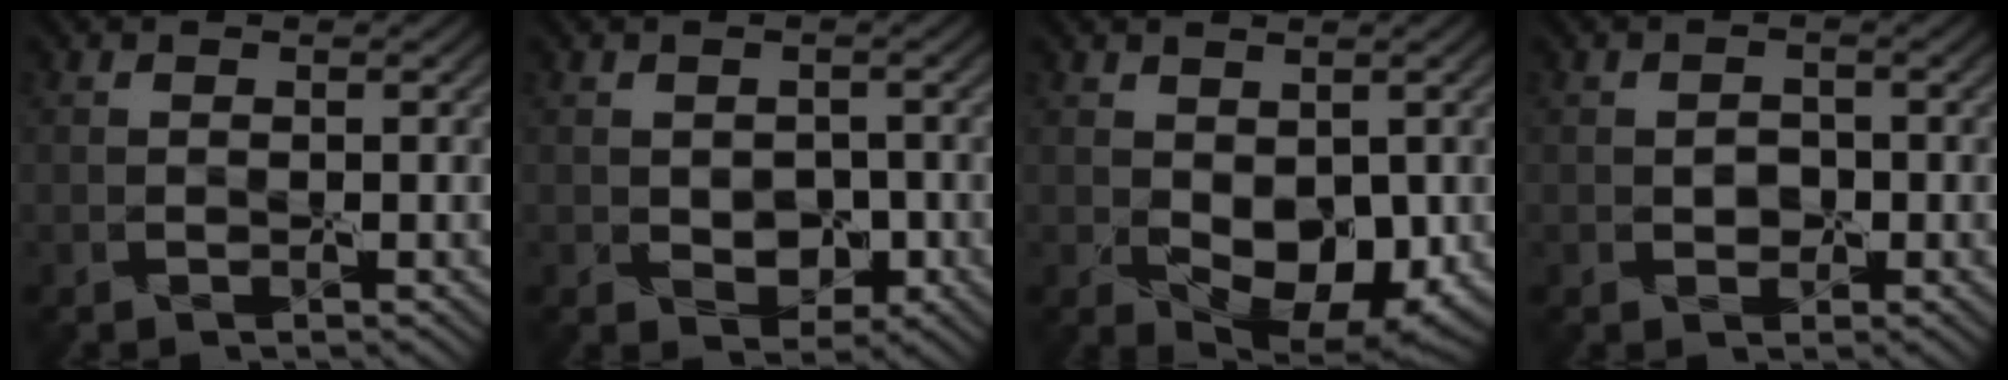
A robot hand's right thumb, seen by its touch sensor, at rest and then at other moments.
{"total": 1.6, "force": [-0.4, 1.4, 0.6], "torque": [-0.003, -0.004, -0.007]}
{"total": 5.9, "force": [-0.3, 3.8, 4.5], "torque": [-0.077, -0.020, 0.004]}
{"total": 0.8, "force": [-0.3, 0.7, -0.1], "torque": [0.007, 0.003, -0.007]}